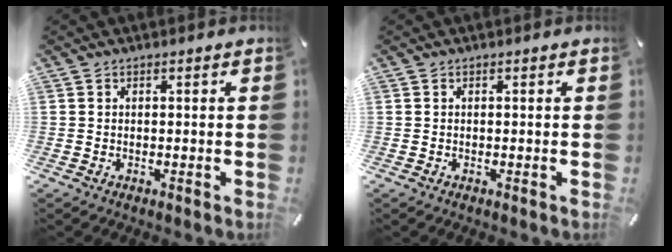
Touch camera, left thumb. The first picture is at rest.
{"total": 0.0}